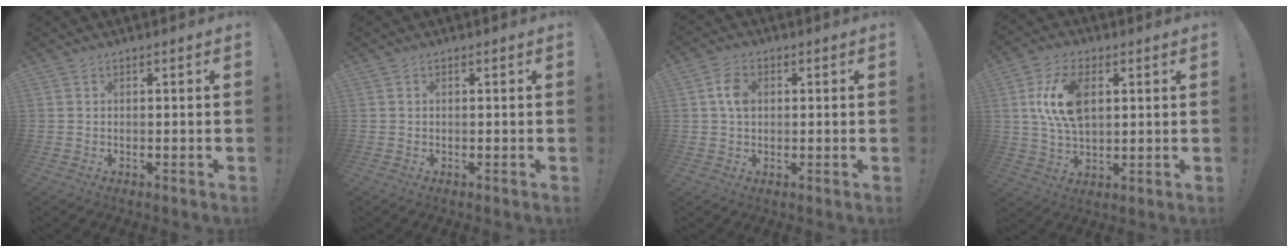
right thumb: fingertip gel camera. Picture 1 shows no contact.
{"total": 0.0}
{"total": 5.6, "force": [0.7, 4.0, 3.8], "torque": [-0.051, 0.005, 0.011]}
{"total": 13.2, "force": [3.5, 7.5, 10.2], "torque": [-0.200, 0.001, 0.061]}